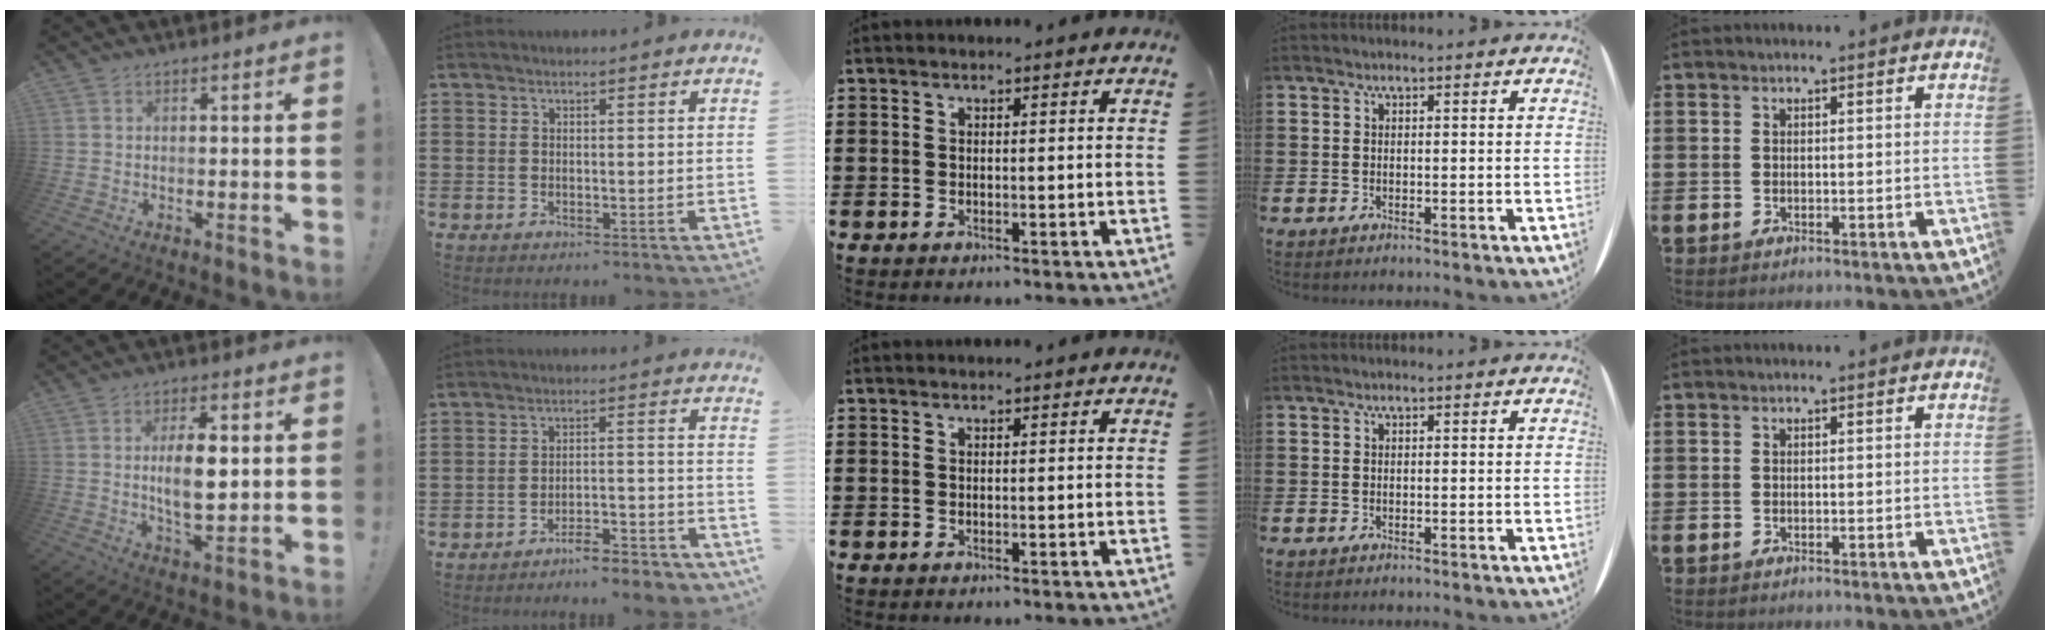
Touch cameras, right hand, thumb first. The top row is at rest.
{"thumb": {"total": 9.6, "force": [1.1, 4.0, 8.7], "torque": [-0.152, -0.009, 0.009]}, "index": {"total": 4.9, "force": [-4.7, 0.2, 1.3], "torque": [-0.023, 0.003, -0.095]}}